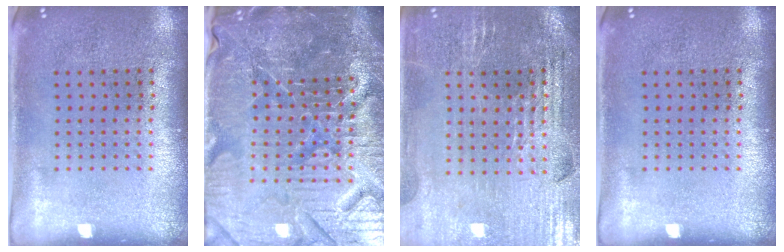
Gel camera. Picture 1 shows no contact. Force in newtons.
{"total": 6.7, "press": 6.0, "slide": 2.9}
{"total": 2.8, "press": 2.8, "slide": 0.4}
{"total": 0.0}